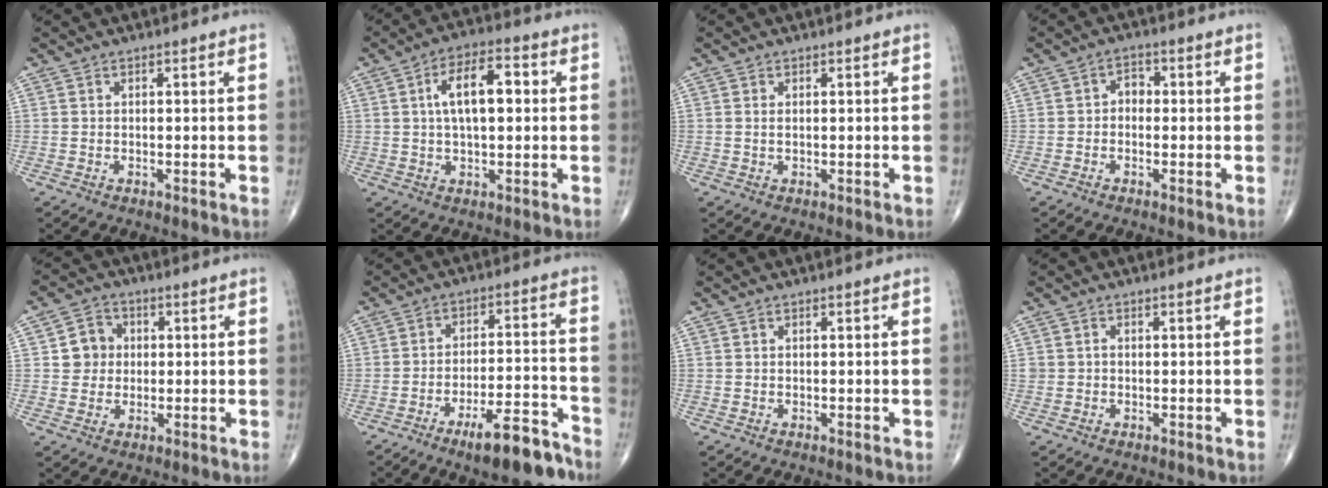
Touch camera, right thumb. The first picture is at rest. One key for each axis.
{"total": 10.1, "fx": 1.5, "fy": 4.7, "fz": 8.8, "tx": -0.142, "ty": 0.018, "tz": 0.020}
{"total": 0.8, "fx": 0.1, "fy": 0.4, "fz": 0.7, "tx": -0.016, "ty": 0.001, "tz": 0.004}
{"total": 2.6, "fx": -0.3, "fy": 2.0, "fz": 1.6, "tx": -0.008, "ty": 0.013, "tz": -0.017}
{"total": 5.9, "fx": 0.7, "fy": 5.5, "fz": 2.1, "tx": -0.004, "ty": 0.005, "tz": 0.005}
{"total": 11.5, "fx": -8.1, "fy": 3.1, "fz": 7.5, "tx": -0.105, "ty": 0.067, "tz": -0.129}
{"total": 0.0}
{"total": 0.8, "fx": -0.1, "fy": 0.7, "fz": 0.4, "tx": -0.002, "ty": 0.002, "tz": -0.002}